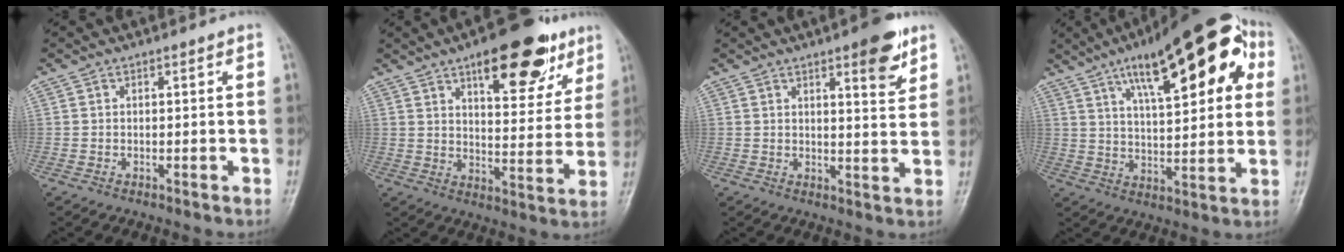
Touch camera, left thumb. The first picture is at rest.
{"total": 18.1, "force": [10.3, 7.5, 12.9], "torque": [-0.129, -0.040, 0.146]}
{"total": 7.6, "force": [4.4, 2.1, 5.8], "torque": [-0.064, -0.024, 0.056]}
{"total": 23.2, "force": [9.9, 8.0, 19.3], "torque": [-0.254, 0.002, 0.146]}